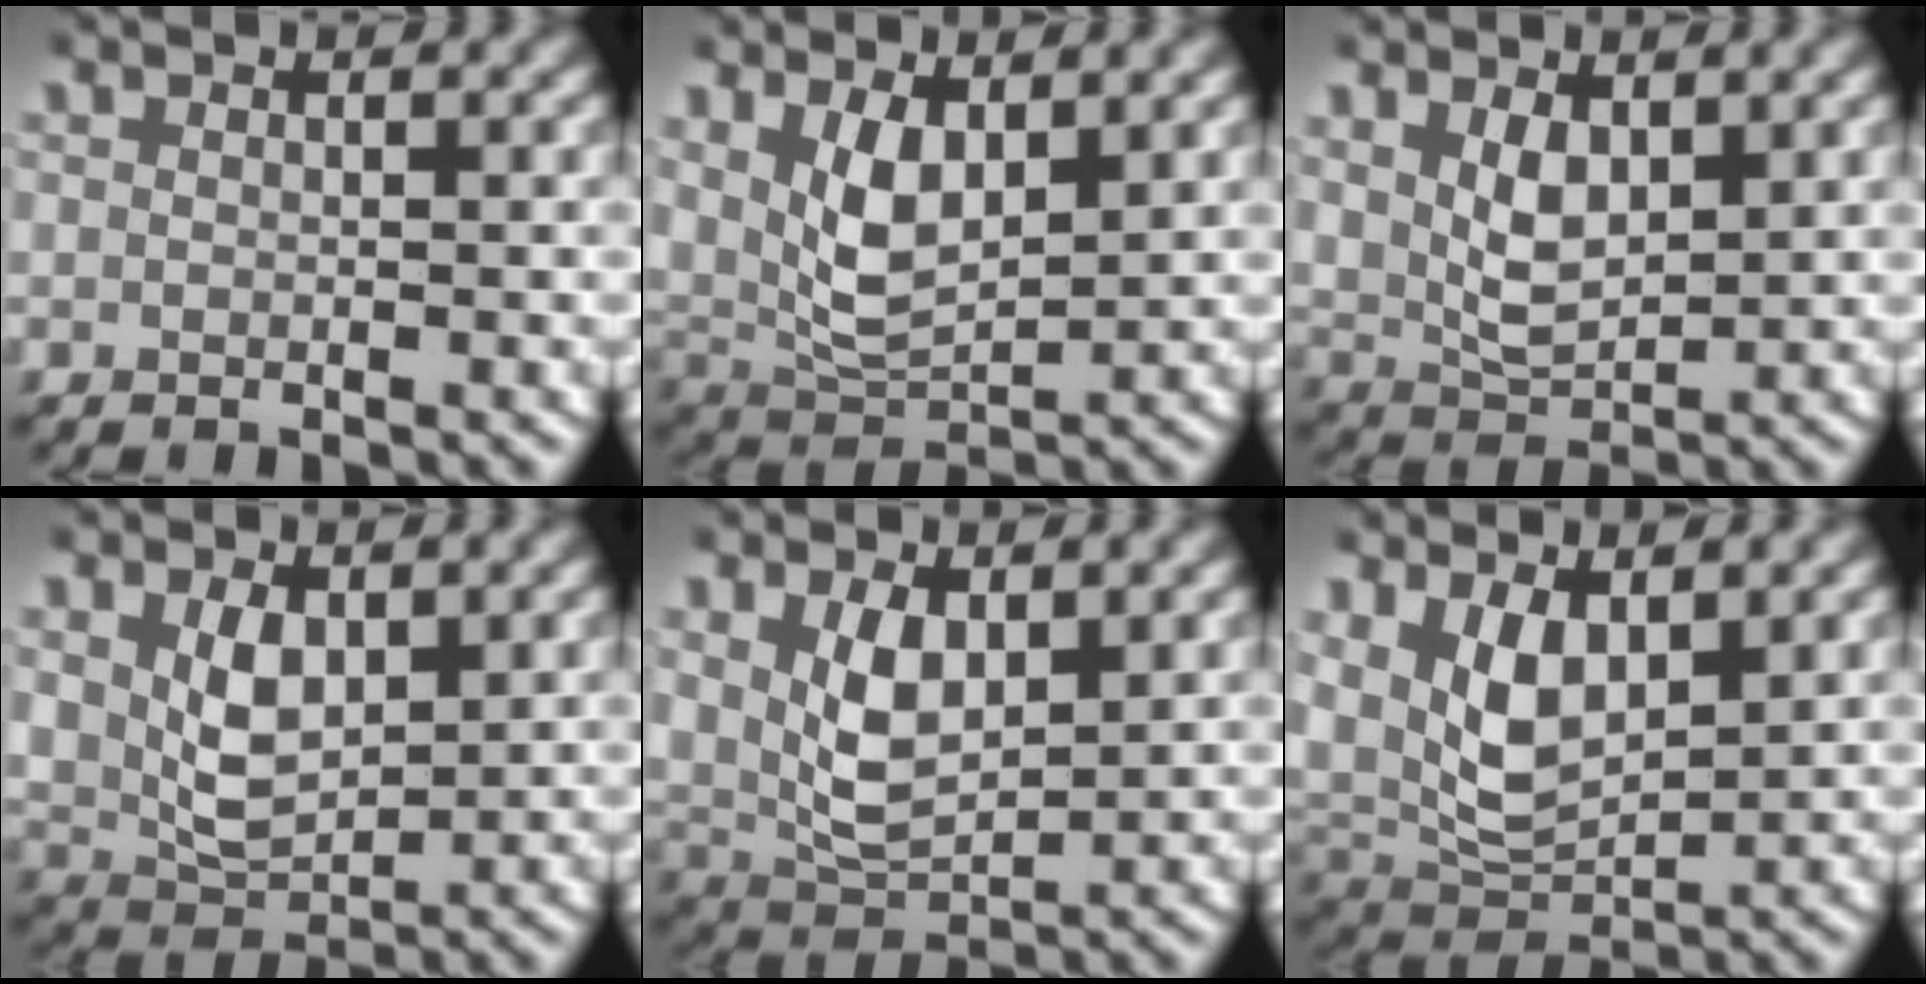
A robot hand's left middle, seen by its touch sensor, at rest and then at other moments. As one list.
[{"total": 5.2, "force": [2.4, 3.2, 3.4], "torque": [-0.081, -0.010, 0.047]}, {"total": 3.8, "force": [1.9, 2.4, 2.3], "torque": [-0.056, -0.020, 0.044]}, {"total": 4.3, "force": [1.6, 2.9, 2.7], "torque": [-0.065, -0.019, 0.040]}, {"total": 4.7, "force": [2.0, 3.0, 3.0], "torque": [-0.073, -0.014, 0.042]}, {"total": 7.3, "force": [2.5, 5.4, 4.3], "torque": [-0.113, -0.014, 0.048]}]